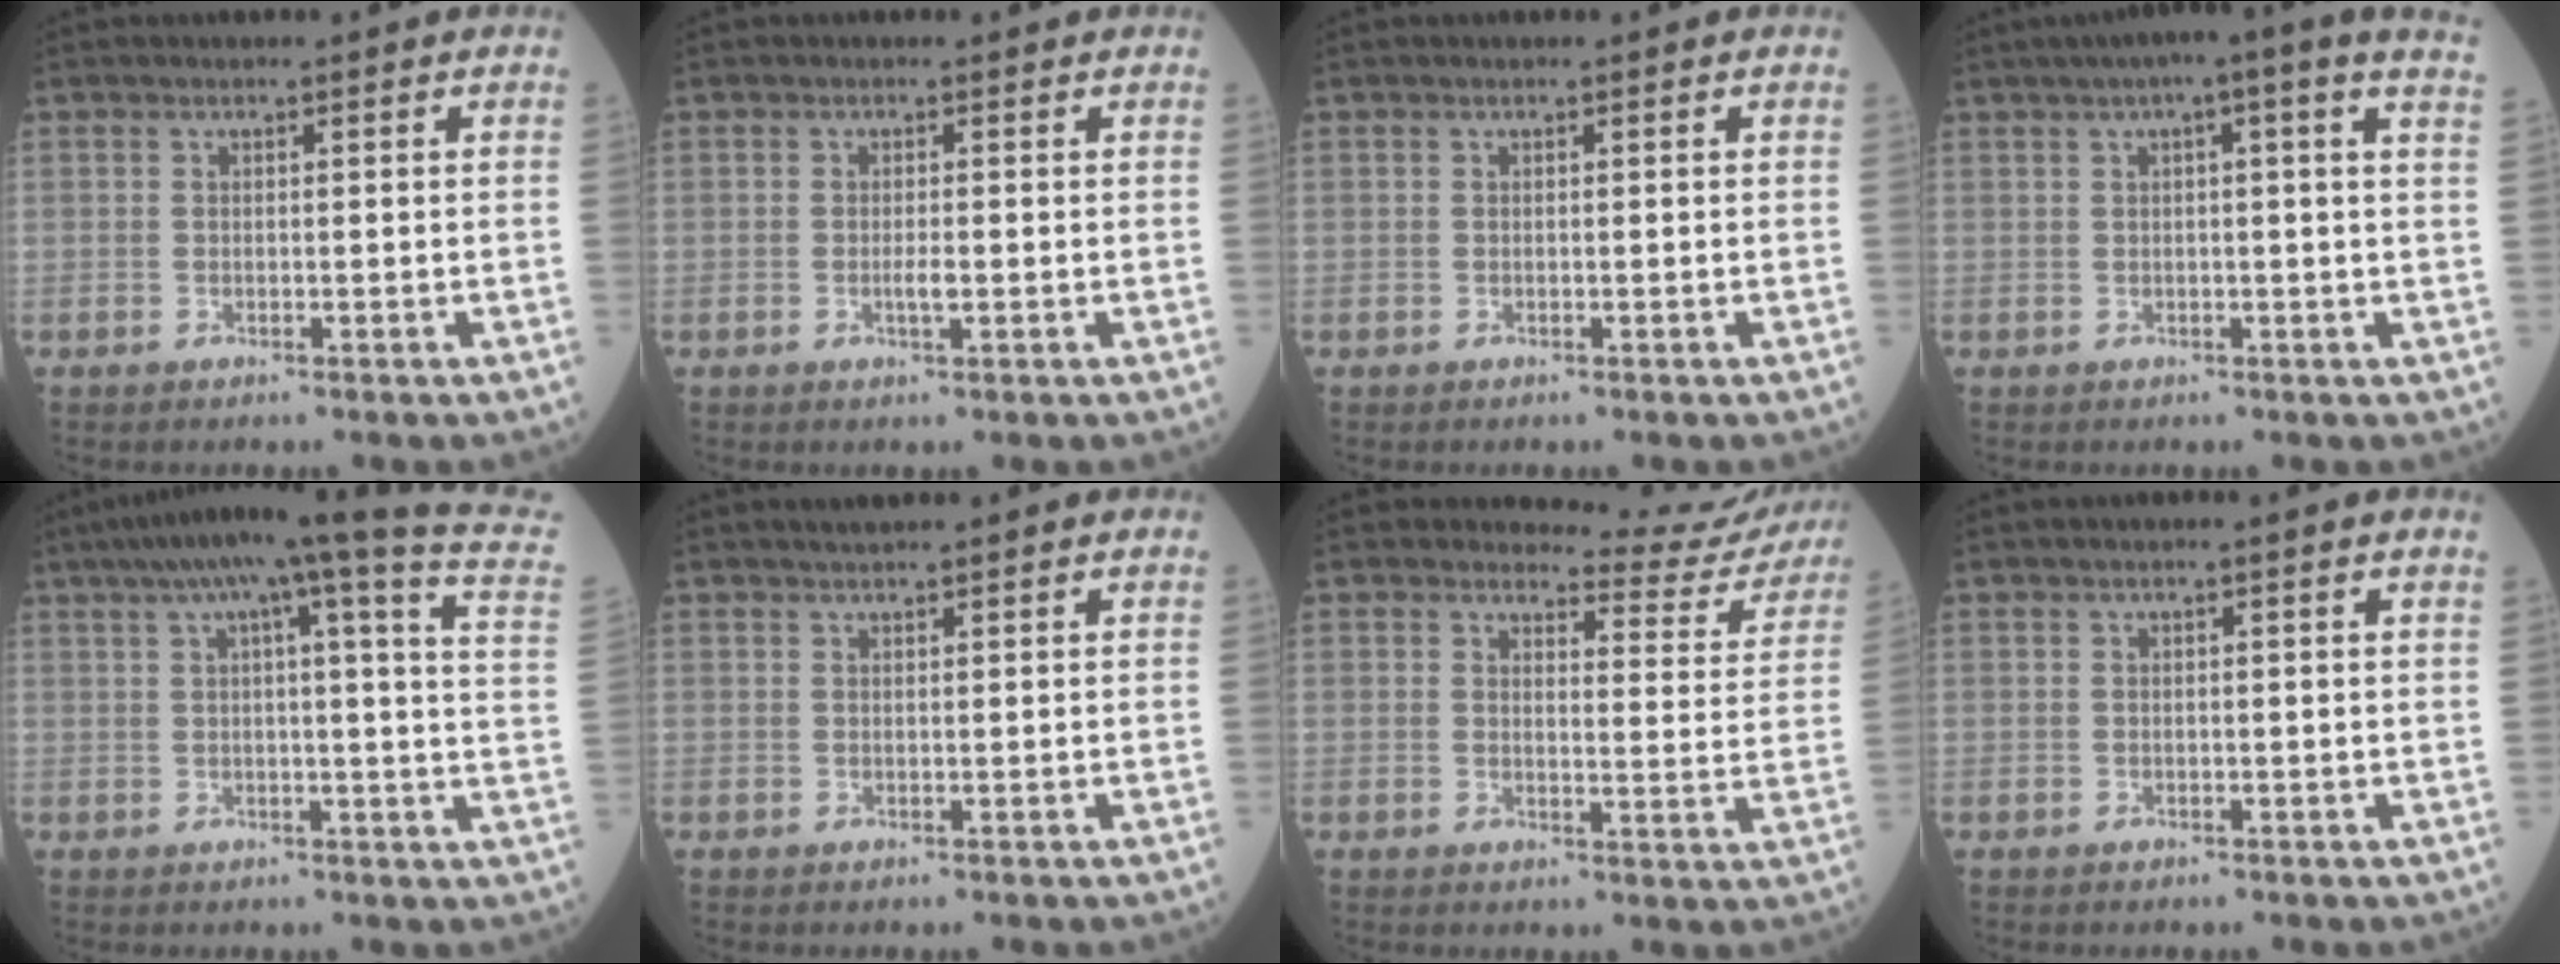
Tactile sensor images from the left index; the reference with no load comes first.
{"total": 1.5, "force": [-0.1, 0.5, 1.5], "torque": [-0.029, 0.000, 0.001]}
{"total": 0.0}
{"total": 14.2, "force": [10.2, 0.9, 9.8], "torque": [-0.151, 0.042, 0.119]}
{"total": 23.2, "force": [17.1, 0.7, 15.6], "torque": [-0.244, 0.007, 0.202]}
{"total": 3.2, "force": [2.8, 0.6, 1.5], "torque": [-0.021, 0.021, 0.048]}
{"total": 11.2, "force": [11.1, 0.9, -0.4], "torque": [0.018, -0.067, 0.114]}
{"total": 1.9, "force": [1.5, -0.2, 1.2], "torque": [-0.020, 0.014, 0.024]}